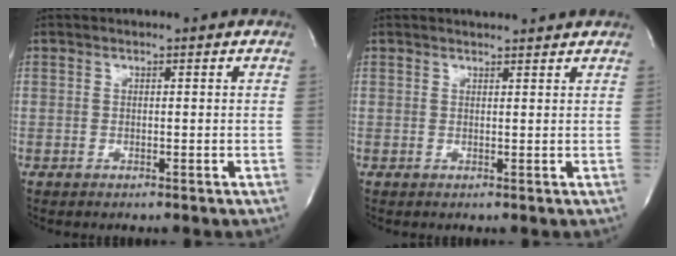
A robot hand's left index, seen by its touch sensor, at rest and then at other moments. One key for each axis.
{"total": 3.6, "fx": 3.5, "fy": 0.4, "fz": 0.6, "tx": -0.016, "ty": 0.011, "tz": 0.041}